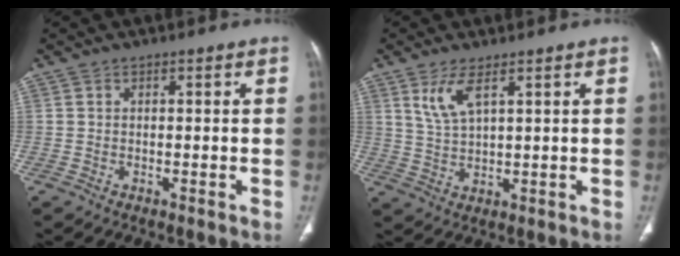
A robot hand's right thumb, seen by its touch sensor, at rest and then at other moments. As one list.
[{"total": 5.2, "force": [2.9, 1.4, 4.1], "torque": [-0.089, -0.017, 0.069]}]